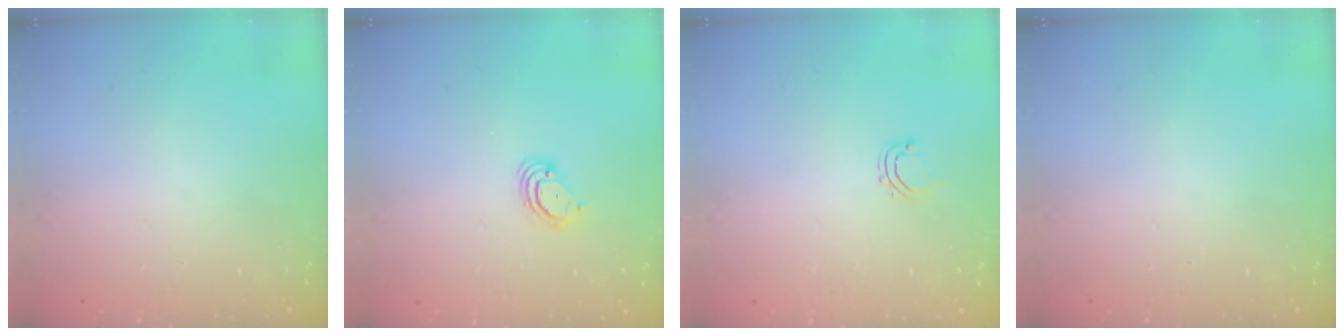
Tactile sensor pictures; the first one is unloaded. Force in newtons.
{"total": 3.1, "press": 3.1, "slide": 0.2}
{"total": 2.8, "press": 2.8, "slide": 0.5}
{"total": 0.0}